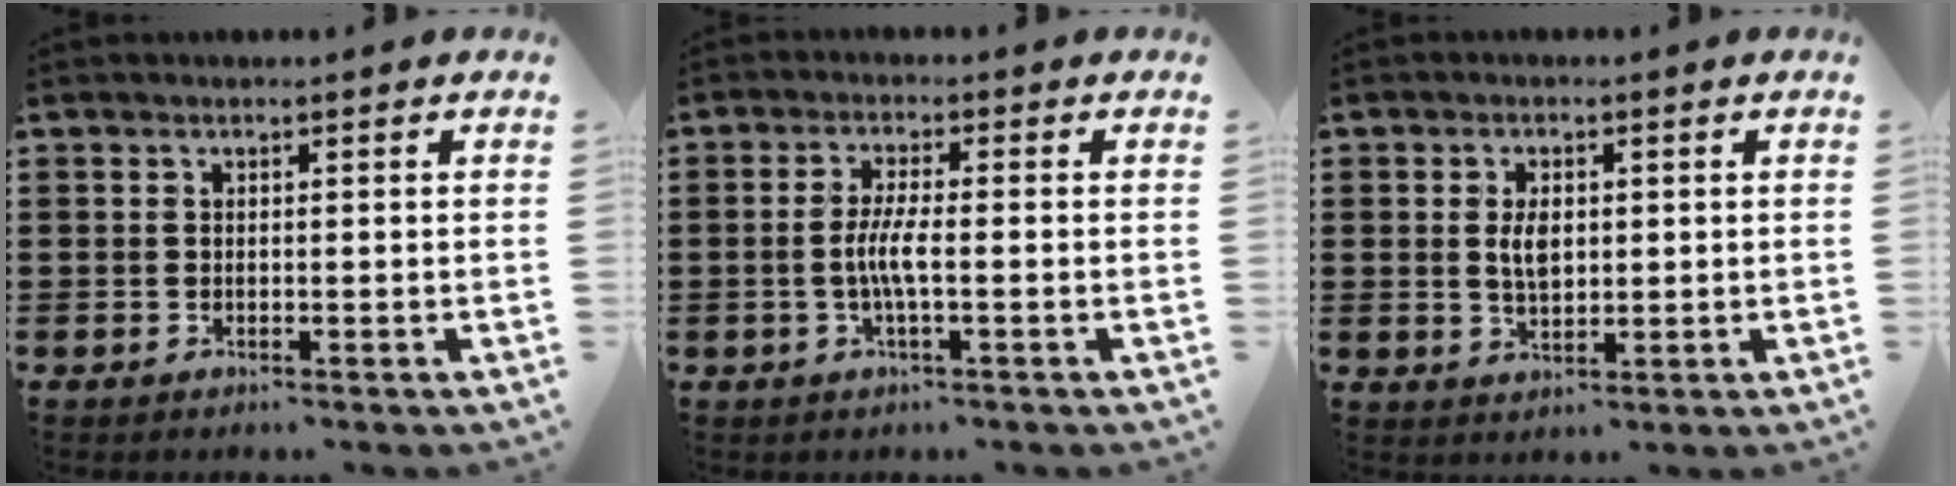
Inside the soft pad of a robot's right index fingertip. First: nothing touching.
{"total": 4.2, "force": [-1.0, 0.4, 4.1], "torque": [-0.086, -0.008, -0.025]}
{"total": 4.1, "force": [0.5, 2.3, 3.4], "torque": [-0.062, 0.006, 0.006]}